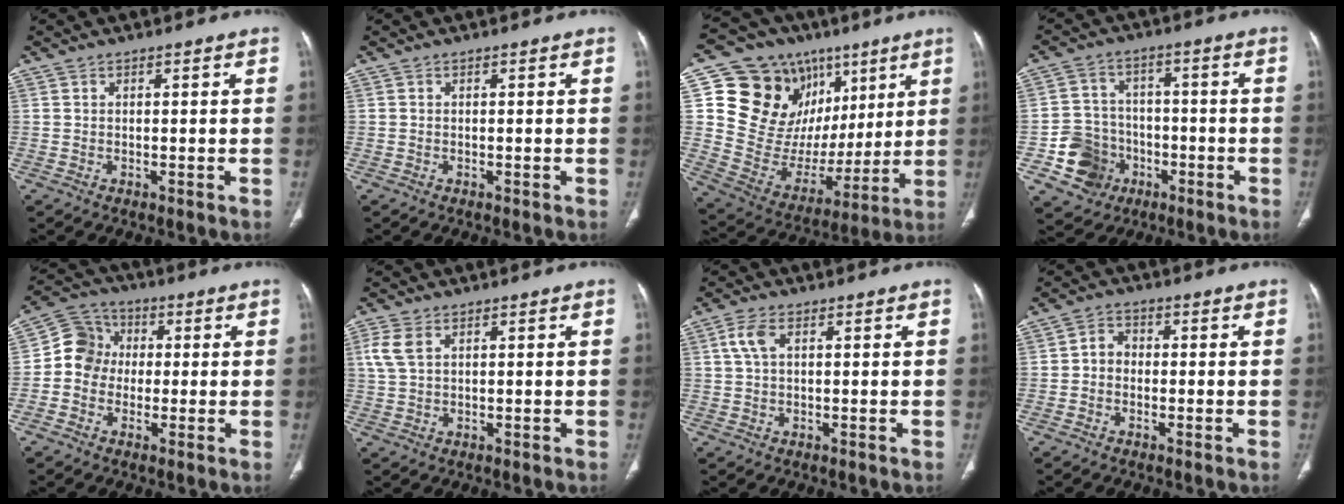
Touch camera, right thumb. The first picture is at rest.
{"total": 0.0}
{"total": 25.3, "force": [9.7, 19.1, 13.4], "torque": [-0.157, 0.011, 0.185]}
{"total": 10.0, "force": [-3.9, 8.9, 2.2], "torque": [-0.008, 0.032, -0.057]}
{"total": 8.4, "force": [-0.2, 7.7, 3.4], "torque": [-0.035, 0.026, -0.020]}
{"total": 4.3, "force": [1.8, 2.5, 3.0], "torque": [-0.078, 0.007, 0.042]}
{"total": 3.6, "force": [1.0, 1.9, 2.9], "torque": [-0.074, 0.011, 0.021]}
{"total": 3.1, "force": [-0.5, 2.6, 1.6], "torque": [-0.008, 0.015, -0.017]}